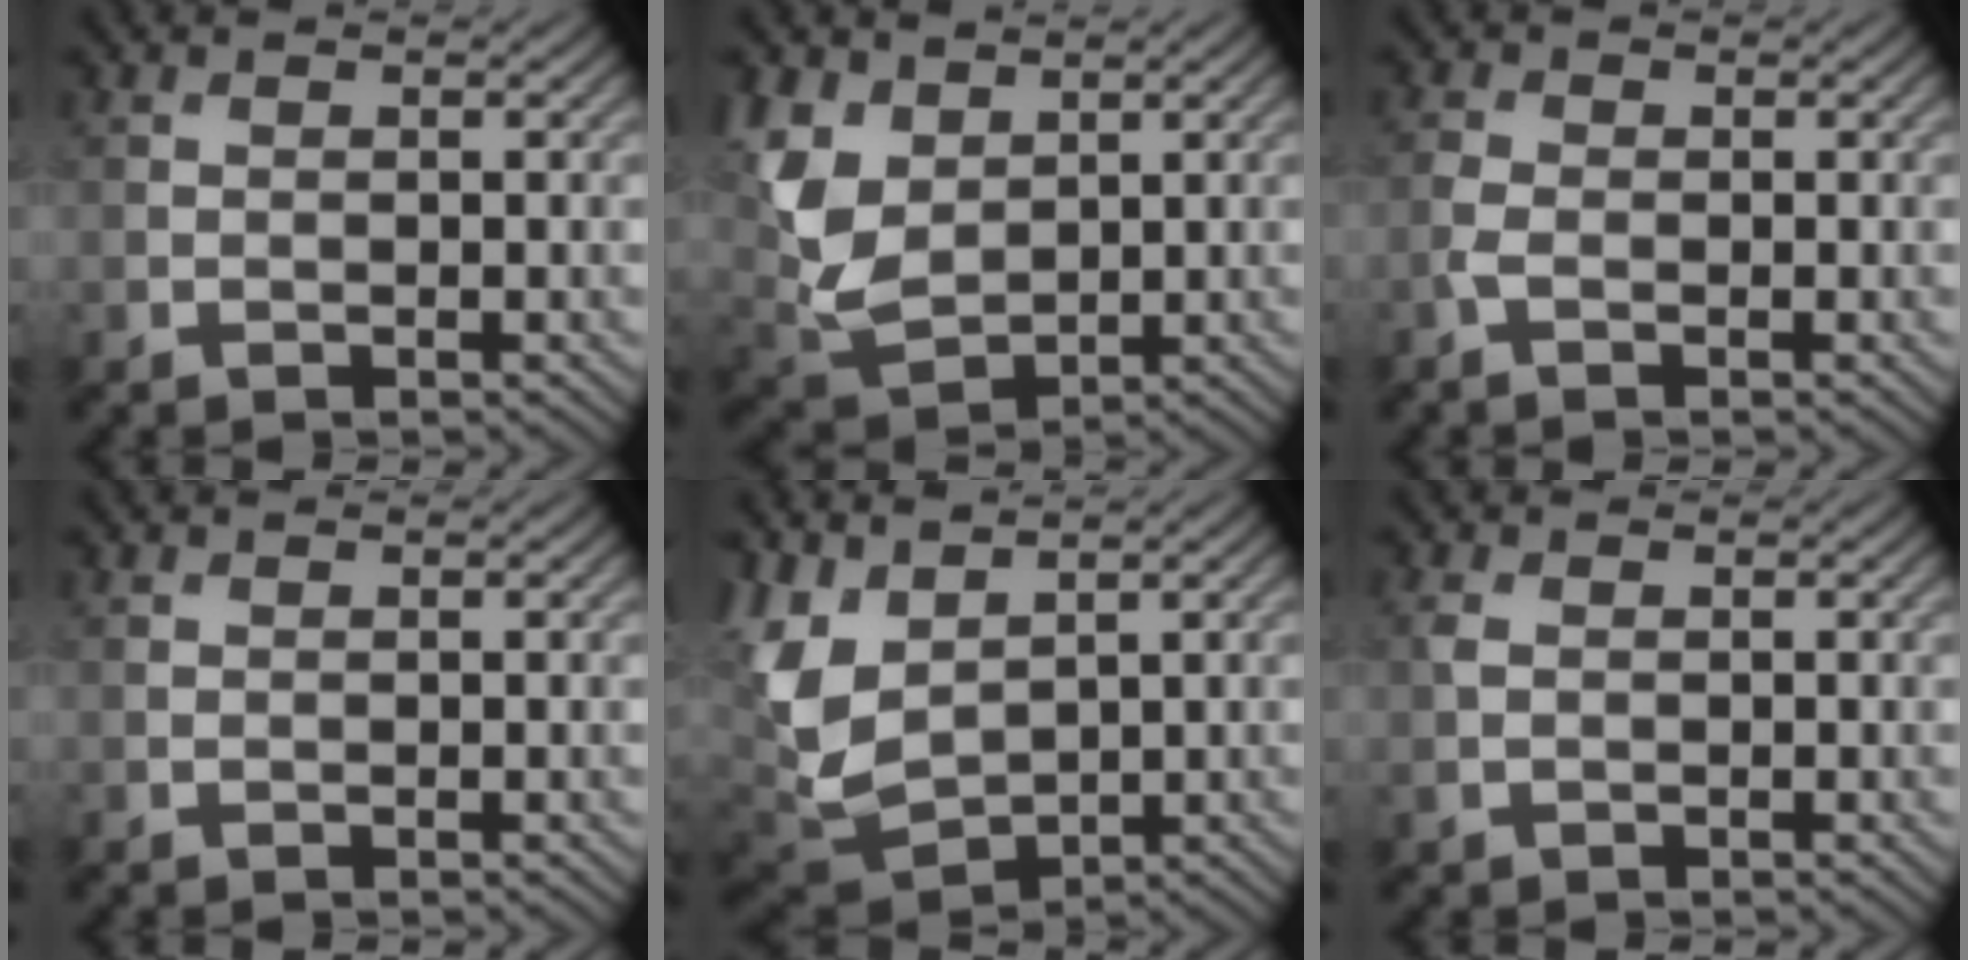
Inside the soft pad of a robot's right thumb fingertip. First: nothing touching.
{"total": 8.7, "force": [3.1, 5.8, 5.7], "torque": [-0.164, 0.003, 0.066]}
{"total": 1.7, "force": [-0.8, 0.7, 1.4], "torque": [-0.042, -0.002, -0.026]}
{"total": 0.0}
{"total": 9.5, "force": [3.0, 5.8, 6.9], "torque": [-0.208, -0.002, 0.063]}
{"total": 1.5, "force": [0.0, 1.0, 1.1], "torque": [-0.034, 0.000, 0.001]}